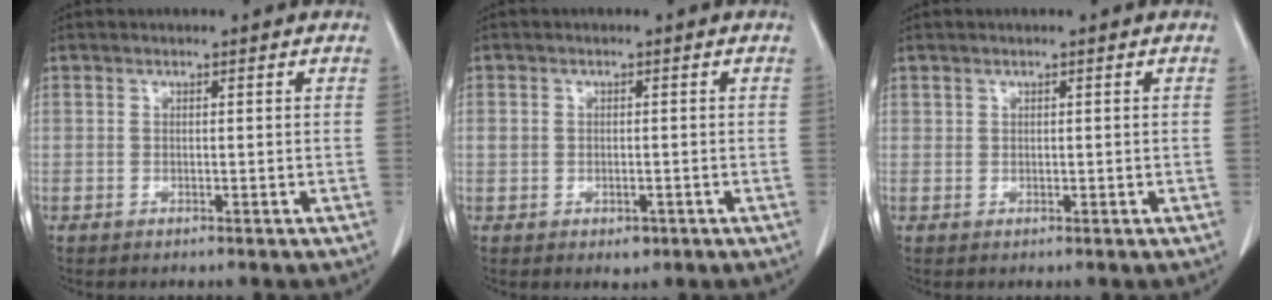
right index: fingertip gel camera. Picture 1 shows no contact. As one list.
[{"total": 2.9, "force": [-0.7, 2.3, 1.7], "torque": [-0.027, 0.006, 0.002]}, {"total": 0.6, "force": [0.4, 0.4, 0.0], "torque": [0.008, 0.002, 0.007]}]